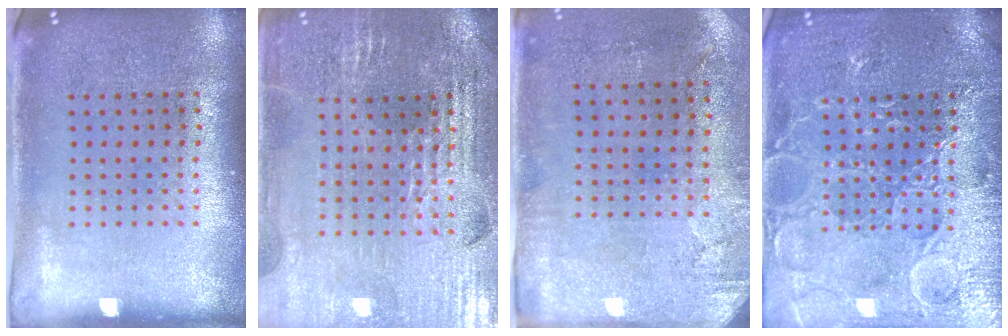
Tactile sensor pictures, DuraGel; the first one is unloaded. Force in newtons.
{"total": 3.0, "press": 3.0, "slide": 0.4}
{"total": 2.9, "press": 2.4, "slide": 1.7}
{"total": 6.2, "press": 6.1, "slide": 0.7}